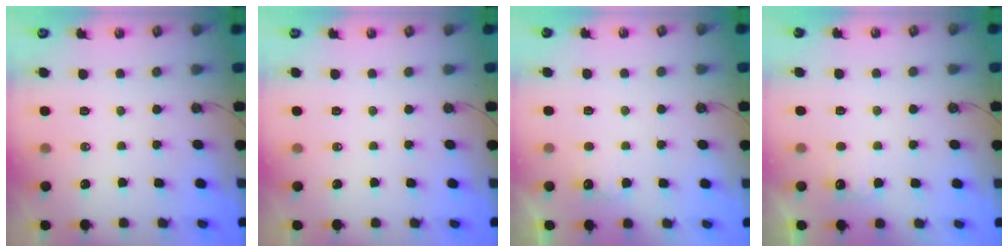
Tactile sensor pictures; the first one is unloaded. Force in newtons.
{"total": 0.0}
{"total": 6.1, "press": 5.9, "slide": 1.3}
{"total": 6.1, "press": 5.9, "slide": 1.3}